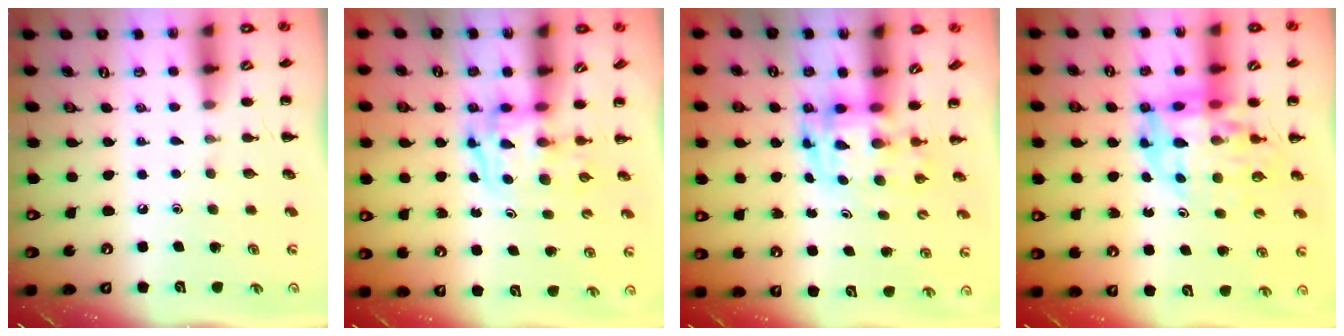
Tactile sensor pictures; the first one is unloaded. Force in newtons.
{"total": 3.3, "press": 3.2, "slide": 0.6}
{"total": 3.8, "press": 3.7, "slide": 0.7}
{"total": 12.6, "press": 12.0, "slide": 3.8}